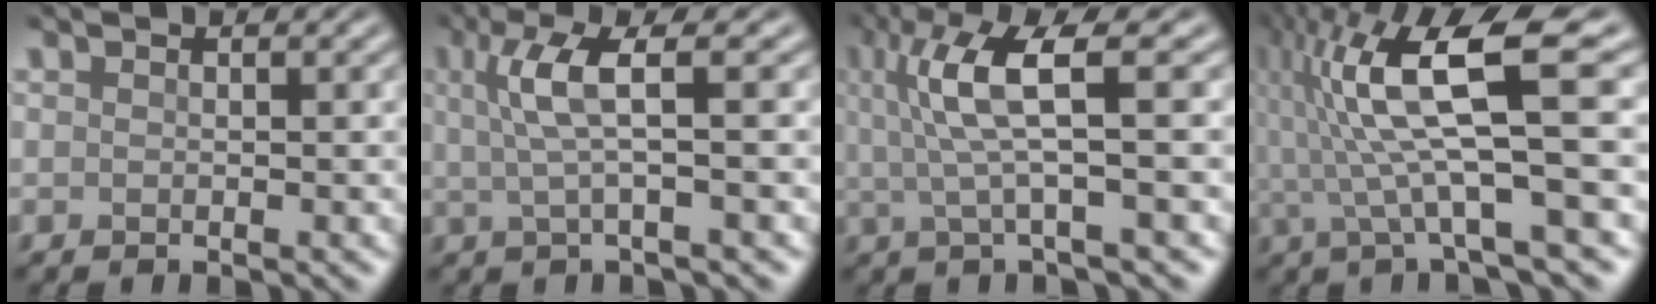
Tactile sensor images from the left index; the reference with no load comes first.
{"total": 3.8, "force": [0.6, 0.4, 3.7], "torque": [-0.078, 0.002, 0.023]}
{"total": 5.6, "force": [1.1, 0.7, 5.5], "torque": [-0.117, 0.001, 0.029]}
{"total": 9.9, "force": [1.1, 1.6, 9.7], "torque": [-0.183, 0.014, 0.030]}